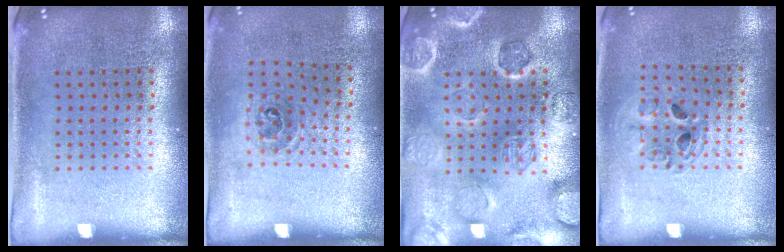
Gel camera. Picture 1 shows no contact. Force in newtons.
{"total": 1.0, "press": 0.7, "slide": 0.8}
{"total": 2.6, "press": 2.6, "slide": 0.2}
{"total": 1.0, "press": 1.0, "slide": 0.2}